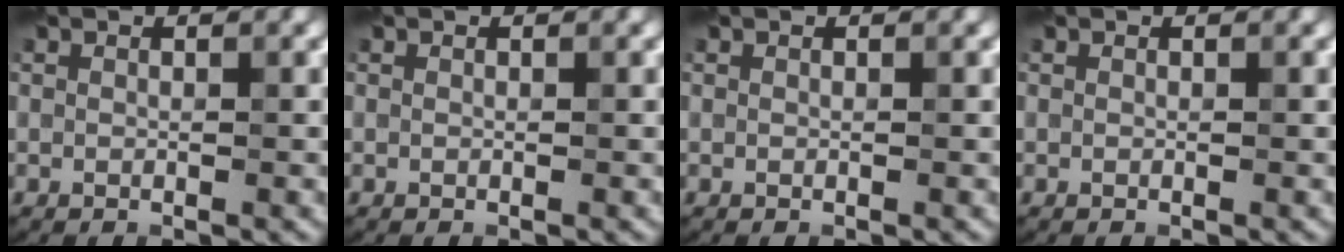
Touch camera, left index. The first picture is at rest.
{"total": 0.0}
{"total": 0.0}
{"total": 0.0}